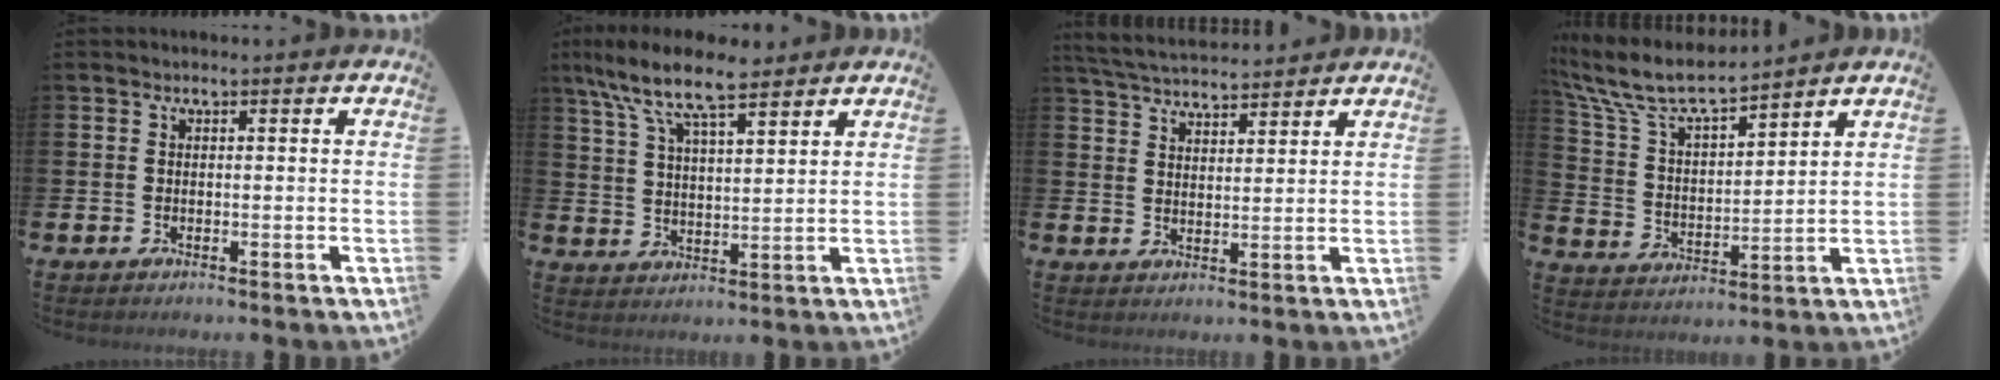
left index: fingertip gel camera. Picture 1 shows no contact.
{"total": 9.7, "force": [8.1, 2.5, 4.7], "torque": [-0.108, -0.027, 0.146]}
{"total": 4.7, "force": [4.7, 0.5, 0.5], "torque": [-0.029, -0.023, 0.085]}
{"total": 8.3, "force": [7.6, 1.4, 2.8], "torque": [-0.093, -0.049, 0.133]}